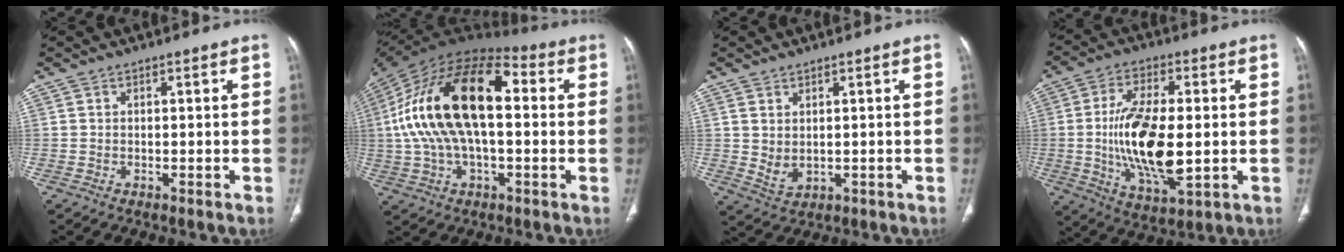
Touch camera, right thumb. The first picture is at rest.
{"total": 23.8, "force": [2.2, 12.1, 20.3], "torque": [-0.382, 0.037, 0.025]}
{"total": 3.3, "force": [0.6, 2.2, 2.3], "torque": [-0.039, -0.010, 0.025]}
{"total": 17.3, "force": [-0.9, 7.3, 15.7], "torque": [-0.290, -0.012, -0.009]}